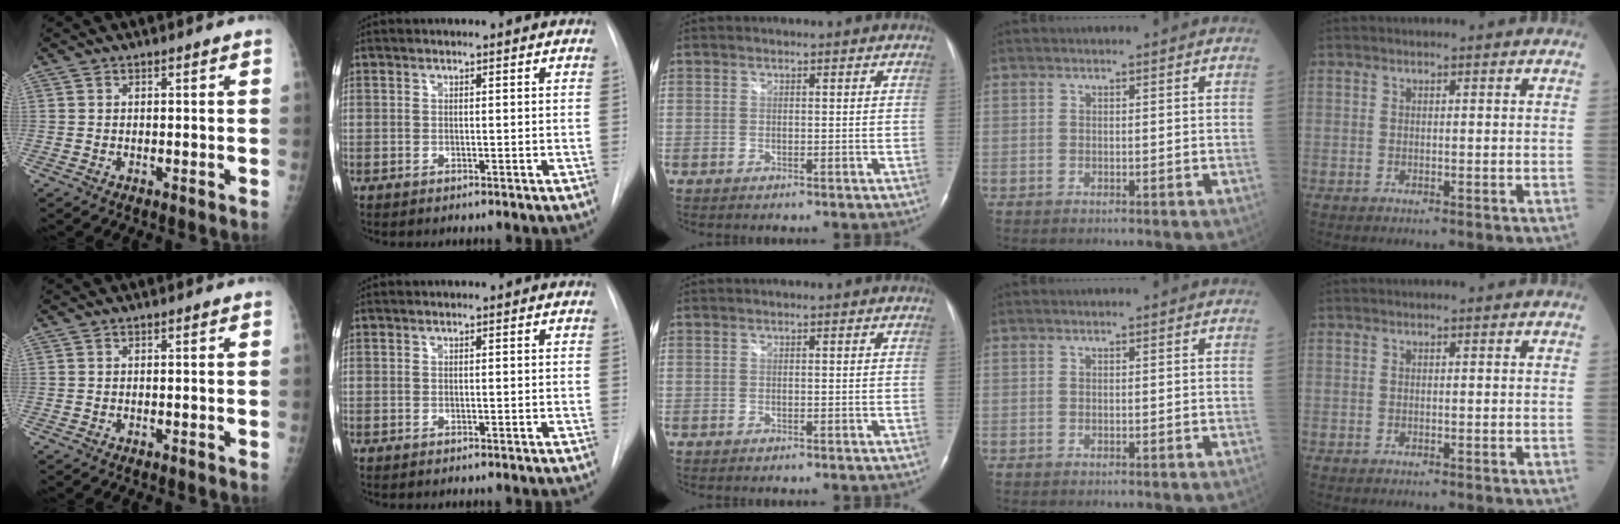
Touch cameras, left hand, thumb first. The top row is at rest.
{}